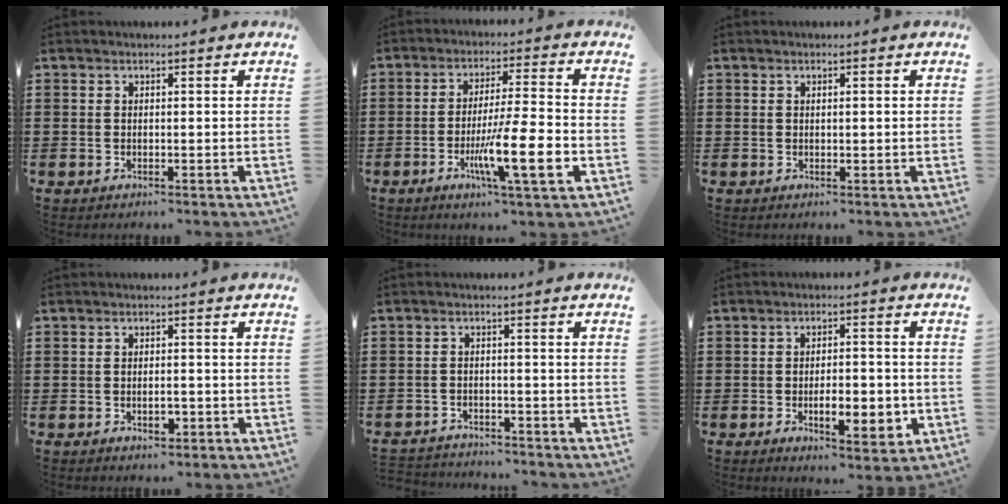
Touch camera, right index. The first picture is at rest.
{"total": 11.0, "force": [-3.7, 1.2, 10.3], "torque": [-0.186, -0.012, -0.065]}
{"total": 0.5, "force": [0.1, 0.1, 0.5], "torque": [-0.011, -0.001, 0.002]}
{"total": 2.5, "force": [-0.8, 1.1, 2.1], "torque": [-0.040, 0.002, -0.015]}
{"total": 2.4, "force": [-2.4, 0.2, -0.2], "torque": [-0.005, -0.001, -0.054]}
{"total": 6.7, "force": [-1.8, 2.8, 5.9], "torque": [-0.083, -0.002, -0.032]}